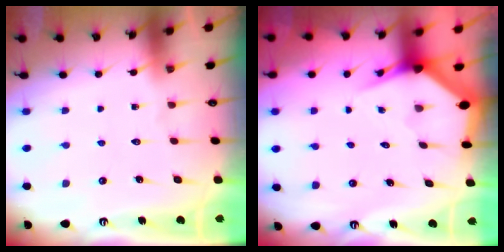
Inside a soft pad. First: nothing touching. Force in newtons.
{"total": 3.4, "press": 3.4, "slide": 0.4}